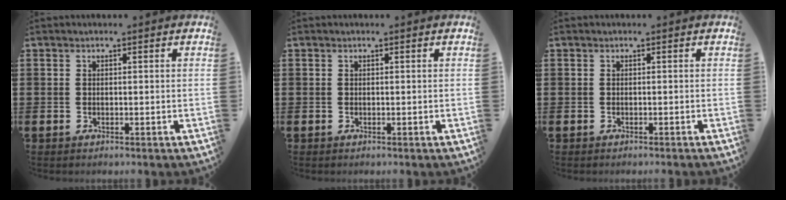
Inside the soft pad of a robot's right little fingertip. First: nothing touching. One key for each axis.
{"total": 0.0}
{"total": 0.0}